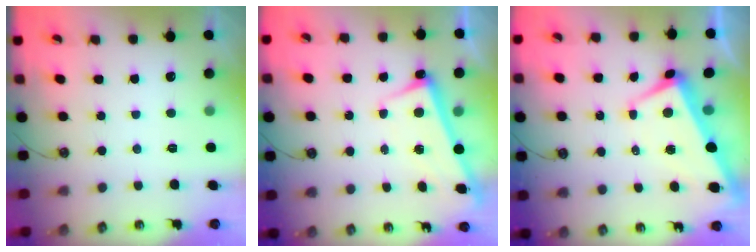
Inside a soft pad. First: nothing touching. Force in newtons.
{"total": 2.5, "press": 2.5, "slide": 0.3}
{"total": 1.2, "press": 0.6, "slide": 1.0}